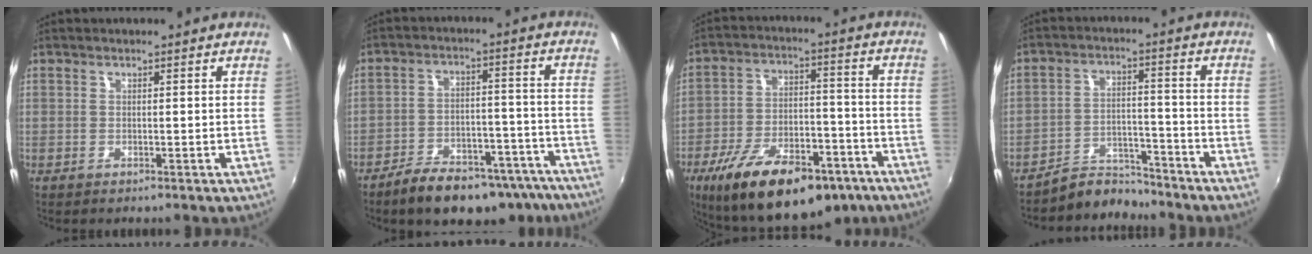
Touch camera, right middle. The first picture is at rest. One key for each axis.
{"total": 18.6, "fx": -14.9, "fy": 7.4, "fz": 8.4, "tx": -0.145, "ty": 0.012, "tz": -0.186}
{"total": 23.2, "fx": -15.0, "fy": 10.0, "fz": 14.5, "tx": -0.258, "ty": -0.015, "tz": -0.219}
{"total": 7.1, "fx": -6.9, "fy": 1.7, "fz": 0.1, "tx": -0.012, "ty": 0.021, "tz": -0.114}